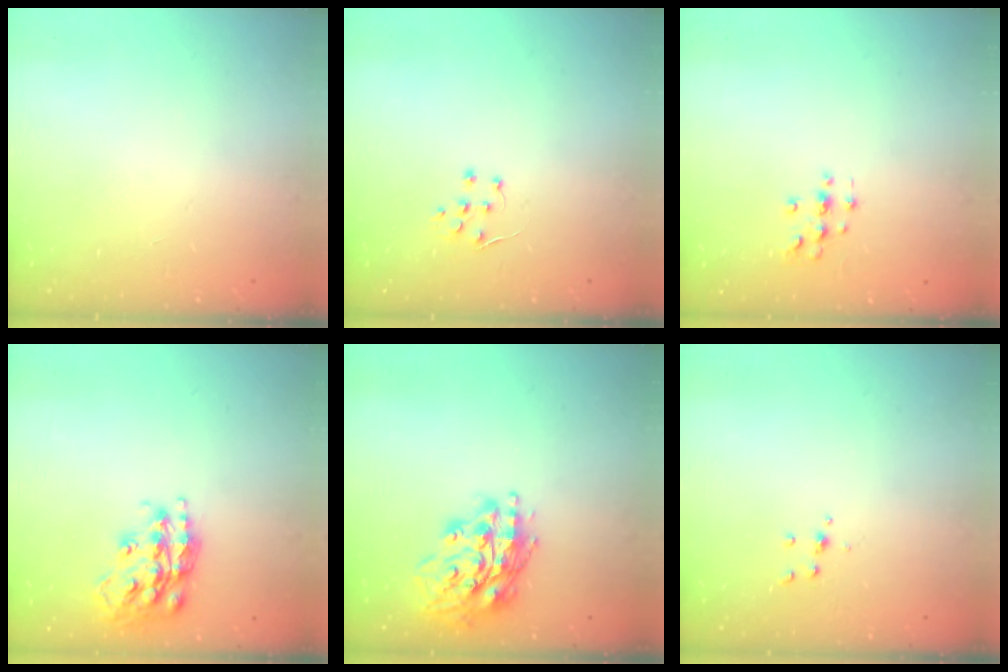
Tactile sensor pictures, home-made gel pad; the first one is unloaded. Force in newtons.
{"total": 5.1, "press": 5.1, "slide": 0.7}
{"total": 3.2, "press": 3.2, "slide": 0.3}
{"total": 17.0, "press": 16.9, "slide": 1.2}
{"total": 17.6, "press": 17.4, "slide": 2.6}
{"total": 3.3, "press": 3.3, "slide": 0.4}